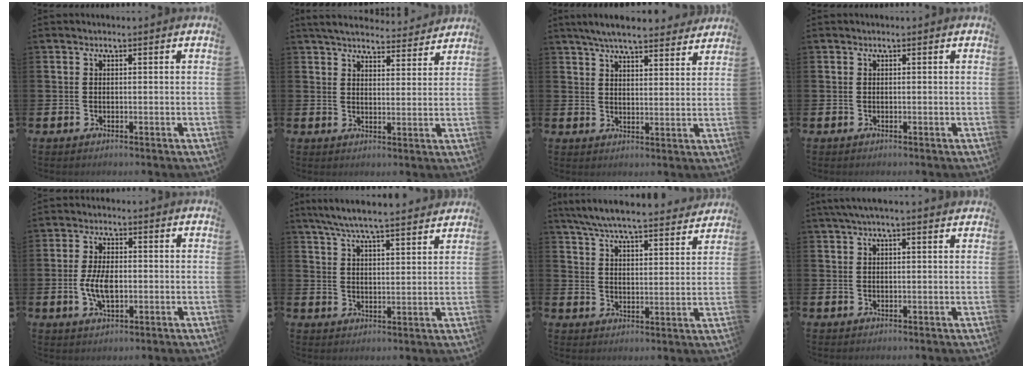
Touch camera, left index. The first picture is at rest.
{"total": 4.9, "force": [4.8, 0.9, 0.8], "torque": [-0.030, -0.031, 0.084]}
{"total": 6.4, "force": [6.1, 0.8, 1.9], "torque": [-0.045, -0.029, 0.108]}
{"total": 0.0}
{"total": 5.2, "force": [-0.4, 2.6, 4.5], "torque": [-0.097, 0.001, -0.011]}
{"total": 6.7, "force": [6.4, 0.2, 2.1], "torque": [-0.061, -0.034, 0.113]}
{"total": 7.2, "force": [6.9, 0.7, 2.0], "torque": [-0.062, -0.046, 0.121]}
{"total": 2.6, "force": [2.1, 0.2, 1.6], "torque": [-0.036, 0.002, 0.038]}